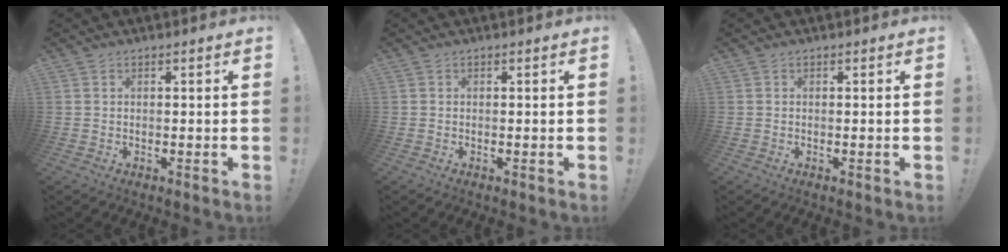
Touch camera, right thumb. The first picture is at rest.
{"total": 0.0}
{"total": 0.0}